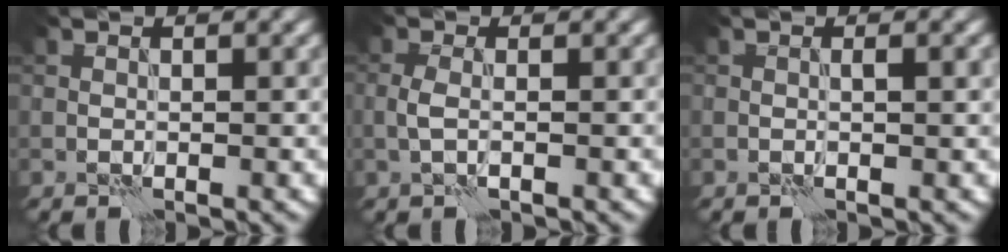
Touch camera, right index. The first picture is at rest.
{"total": 1.4, "force": [-0.1, 0.4, 1.3], "torque": [-0.030, 0.001, -0.005]}
{"total": 1.0, "force": [0.2, 0.1, 0.9], "torque": [-0.017, 0.001, 0.002]}